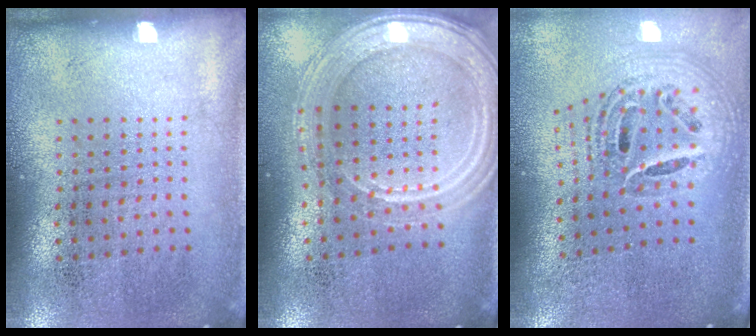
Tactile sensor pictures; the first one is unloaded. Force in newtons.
{"total": 1.8, "press": 1.7, "slide": 0.5}
{"total": 1.6, "press": 1.4, "slide": 0.8}